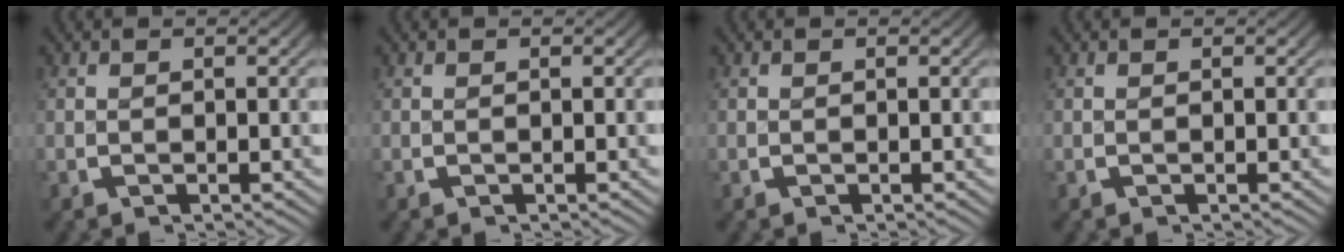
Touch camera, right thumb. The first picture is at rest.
{"total": 0.0}
{"total": 0.0}
{"total": 0.0}